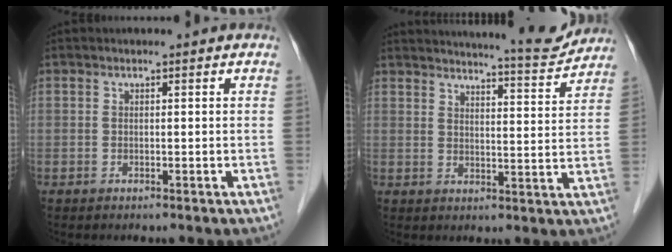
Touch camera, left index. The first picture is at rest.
{"total": 11.3, "force": [10.9, 0.1, 3.0], "torque": [-0.043, -0.016, 0.136]}